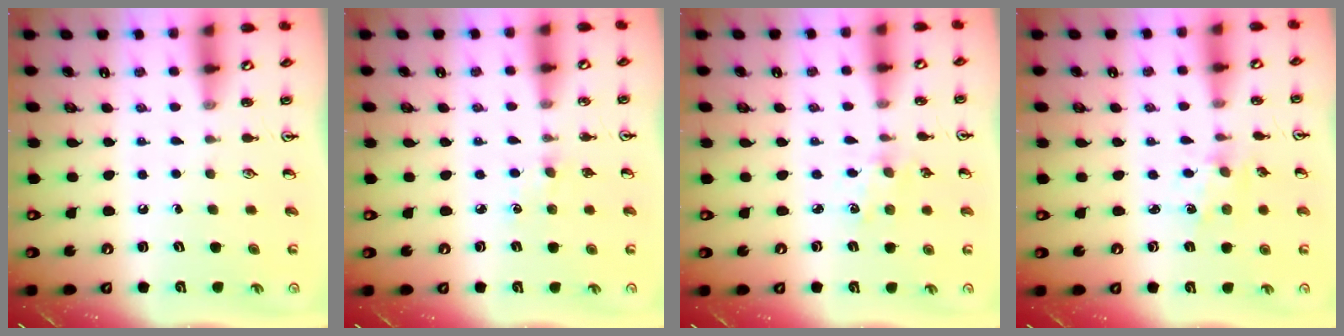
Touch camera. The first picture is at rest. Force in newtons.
{"total": 3.2, "press": 3.2, "slide": 0.5}
{"total": 2.3, "press": 2.2, "slide": 0.4}
{"total": 1.7, "press": 1.7, "slide": 0.3}